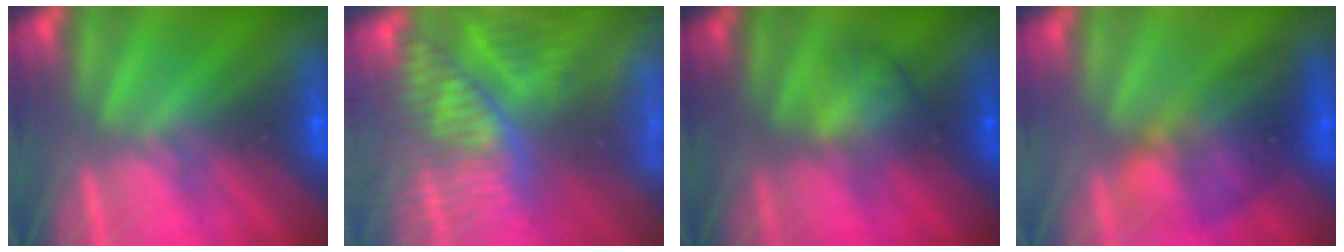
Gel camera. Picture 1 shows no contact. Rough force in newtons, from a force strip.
{"total": 9.1}
{"total": 2.0}
{"total": 7.5}